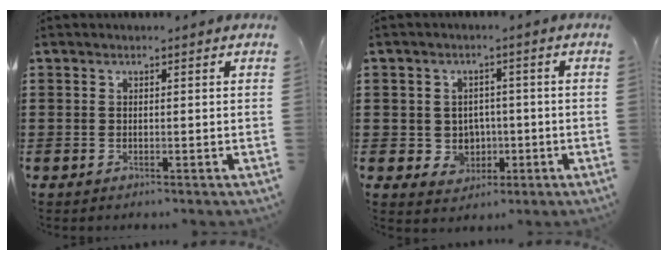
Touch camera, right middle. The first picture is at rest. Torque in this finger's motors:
{"motor_torque": [0.79, -0.26, 0.09, 0.03]}